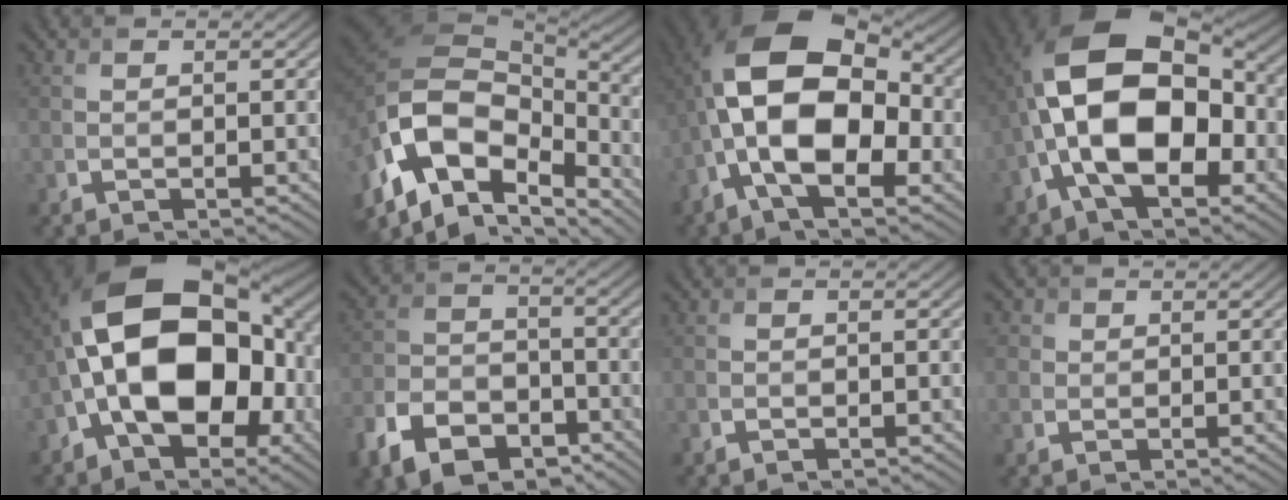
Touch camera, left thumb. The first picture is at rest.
{"total": 17.1, "force": [-6.5, 9.5, 12.6], "torque": [-0.294, -0.016, -0.109]}
{"total": 15.9, "force": [-1.4, 8.8, 13.2], "torque": [-0.249, 0.019, -0.042]}
{"total": 17.5, "force": [-1.7, 9.8, 14.4], "torque": [-0.258, 0.021, -0.047]}
{"total": 19.2, "force": [-1.7, 11.7, 15.2], "torque": [-0.244, 0.004, -0.039]}
{"total": 10.8, "force": [-6.8, 6.3, 5.4], "torque": [-0.126, -0.019, -0.142]}
{"total": 0.6, "force": [-0.4, 0.3, 0.2], "torque": [-0.004, -0.003, -0.006]}
{"total": 2.4, "force": [0.9, 2.1, 0.7], "torque": [-0.026, 0.000, 0.012]}